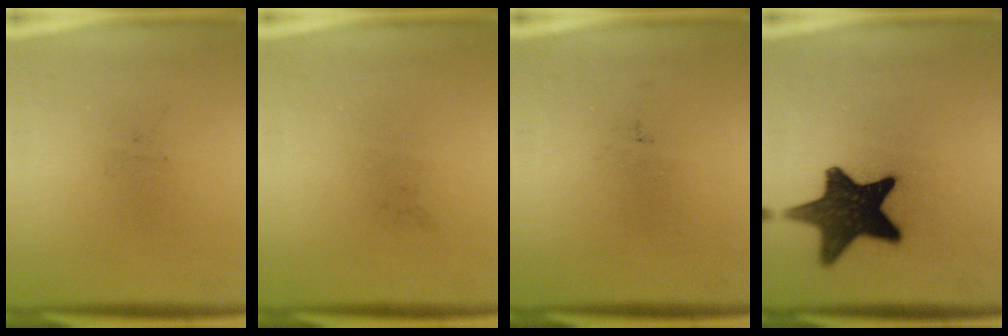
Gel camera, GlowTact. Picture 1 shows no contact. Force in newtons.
{"total": 0.0}
{"total": 0.0}
{"total": 15.5}